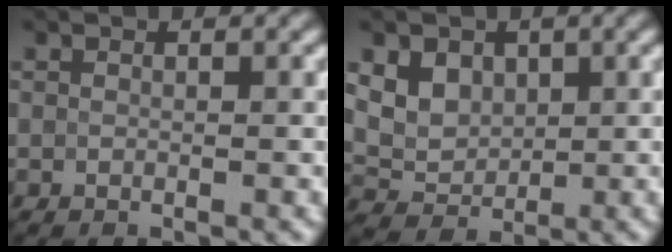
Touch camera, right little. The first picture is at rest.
{"total": 6.0, "force": [2.7, 4.6, 2.8], "torque": [-0.042, 0.014, 0.047]}